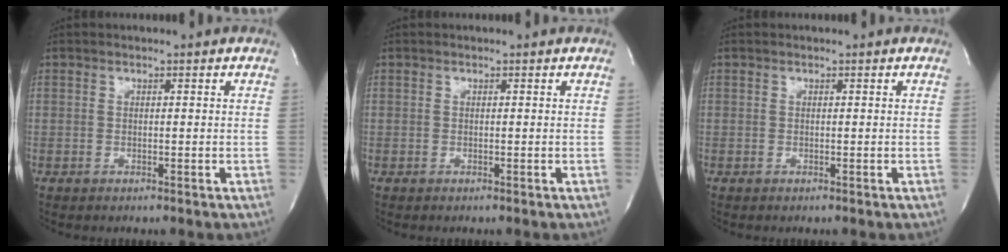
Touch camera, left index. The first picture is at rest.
{"total": 0.0}
{"total": 0.0}